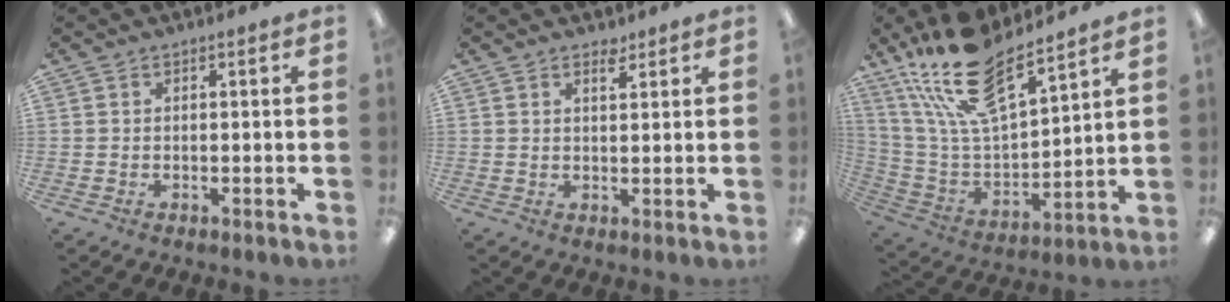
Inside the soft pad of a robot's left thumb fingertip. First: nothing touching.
{"total": 1.9, "force": [1.6, 0.8, 0.9], "torque": [-0.004, -0.008, 0.026]}
{"total": 19.6, "force": [15.1, 6.5, 10.6], "torque": [-0.215, -0.090, 0.271]}